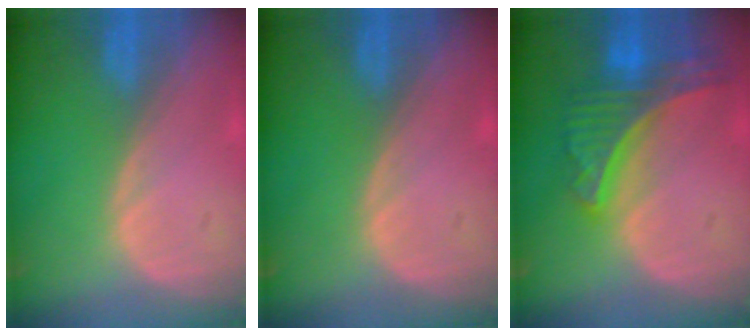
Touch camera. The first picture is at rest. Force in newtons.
{"total": 0.0}
{"total": 8.9, "press": 7.6, "slide": 4.5}